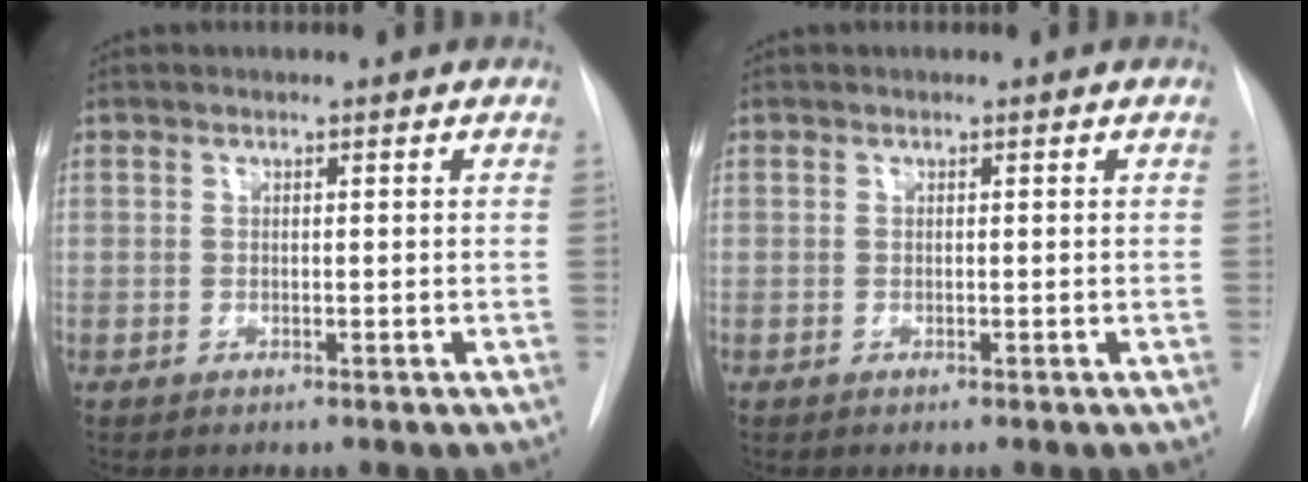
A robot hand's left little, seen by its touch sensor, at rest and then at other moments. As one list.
[{"total": 0.0}]